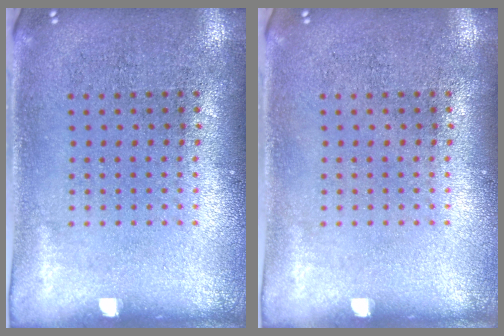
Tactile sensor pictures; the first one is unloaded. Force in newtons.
{"total": 0.0}